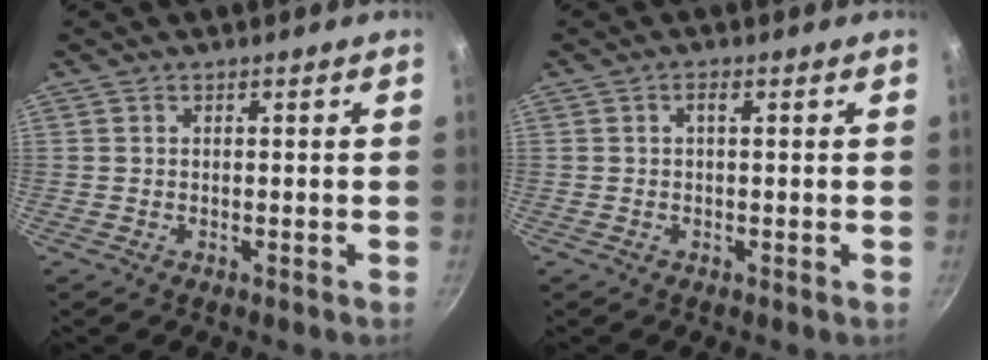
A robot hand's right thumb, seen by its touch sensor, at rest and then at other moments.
{"total": 1.4, "force": [0.2, 0.3, 1.3], "torque": [-0.029, 0.005, 0.003]}